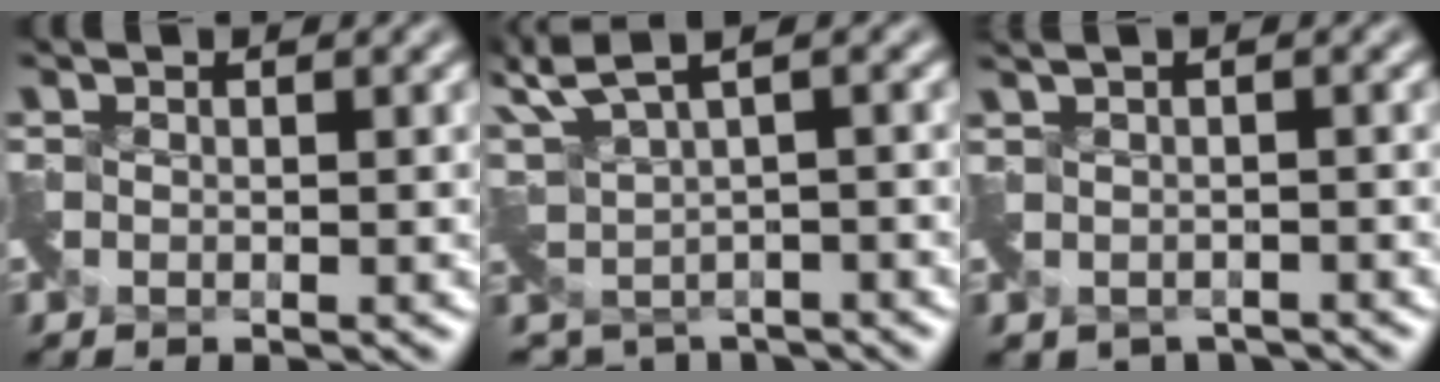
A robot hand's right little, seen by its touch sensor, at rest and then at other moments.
{"total": 4.3, "force": [2.3, 2.1, 2.9], "torque": [-0.074, -0.022, 0.057]}
{"total": 3.2, "force": [-1.2, 2.0, 2.2], "torque": [-0.044, -0.024, -0.017]}